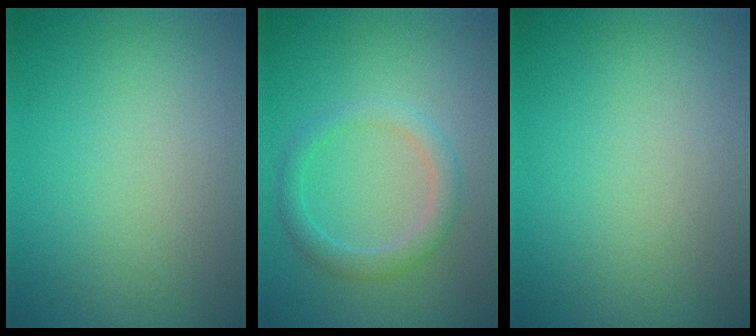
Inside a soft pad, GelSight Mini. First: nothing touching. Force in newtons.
{"total": 2.5, "press": 2.5, "slide": 0.1}
{"total": 0.0}